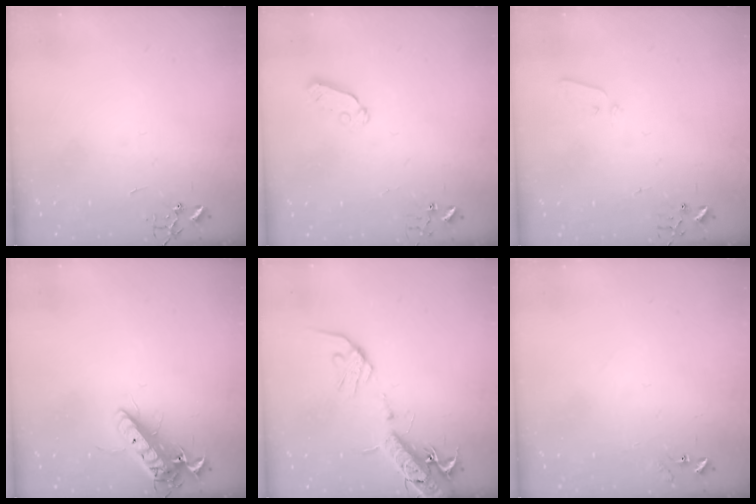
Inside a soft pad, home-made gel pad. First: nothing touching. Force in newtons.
{"total": 4.1, "press": 4.1, "slide": 0.1}
{"total": 3.3, "press": 3.3, "slide": 0.4}
{"total": 15.0, "press": 14.8, "slide": 2.4}
{"total": 16.5, "press": 16.2, "slide": 3.6}
{"total": 7.7, "press": 7.6, "slide": 0.6}